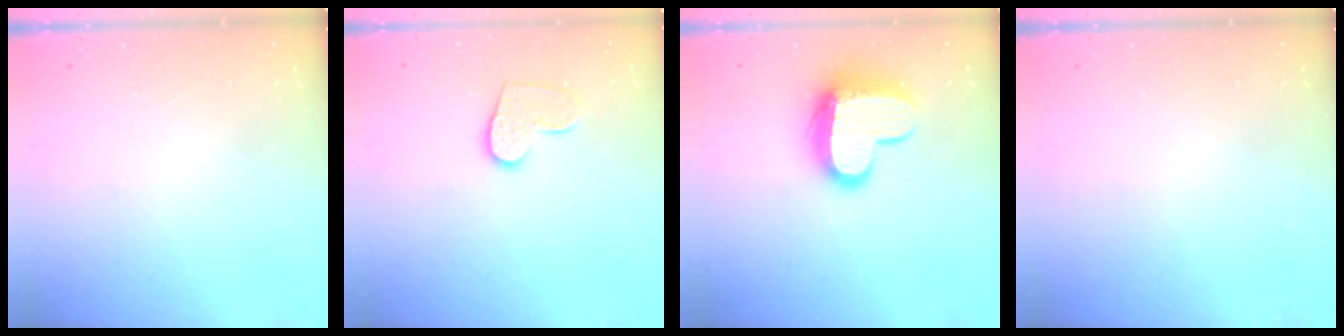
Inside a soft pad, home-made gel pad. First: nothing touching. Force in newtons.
{"total": 9.9, "press": 9.9, "slide": 0.7}
{"total": 12.7, "press": 12.7, "slide": 0.9}
{"total": 0.0}